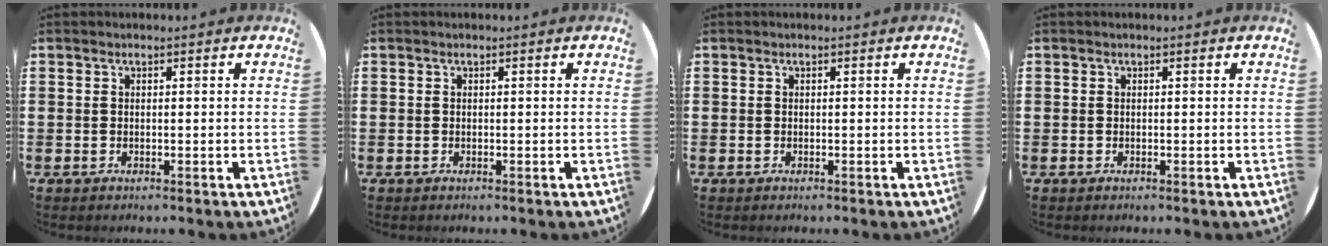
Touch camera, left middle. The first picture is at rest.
{"total": 0.0}
{"total": 0.0}
{"total": 0.0}